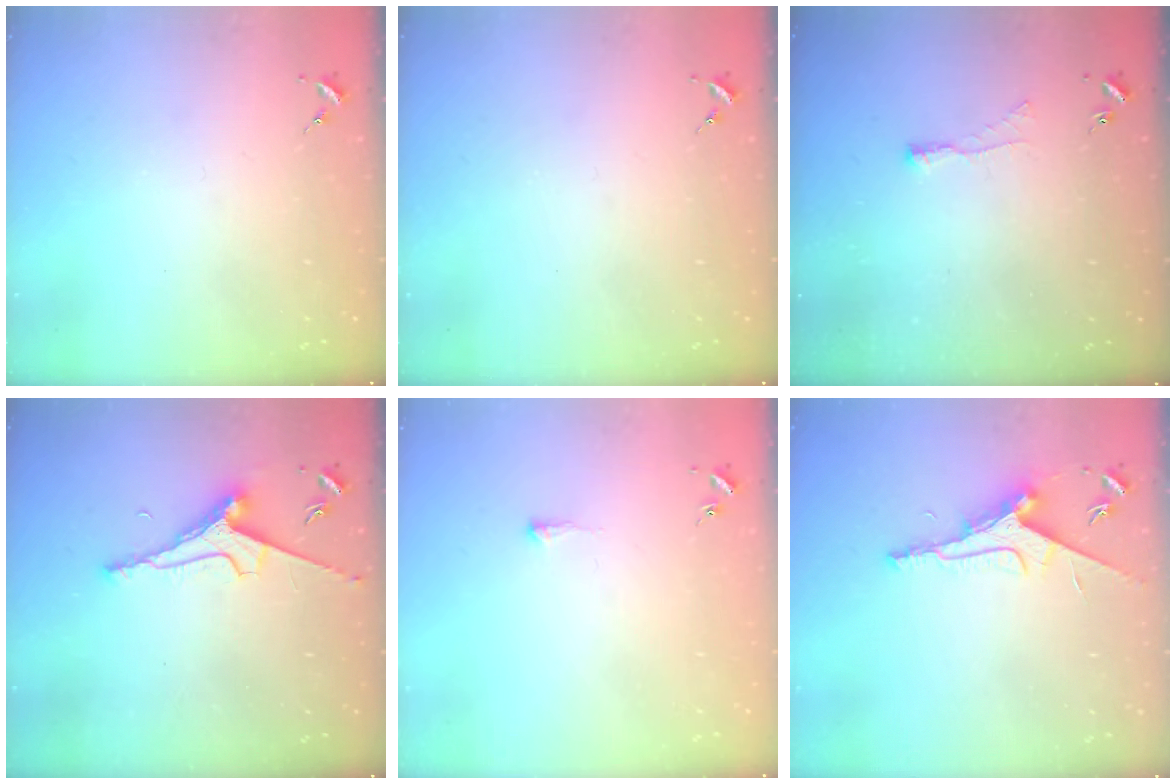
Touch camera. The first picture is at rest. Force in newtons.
{"total": 0.0}
{"total": 3.9, "press": 3.8, "slide": 0.7}
{"total": 8.0, "press": 7.9, "slide": 1.1}
{"total": 2.9, "press": 2.8, "slide": 0.5}
{"total": 9.7, "press": 9.6, "slide": 1.1}